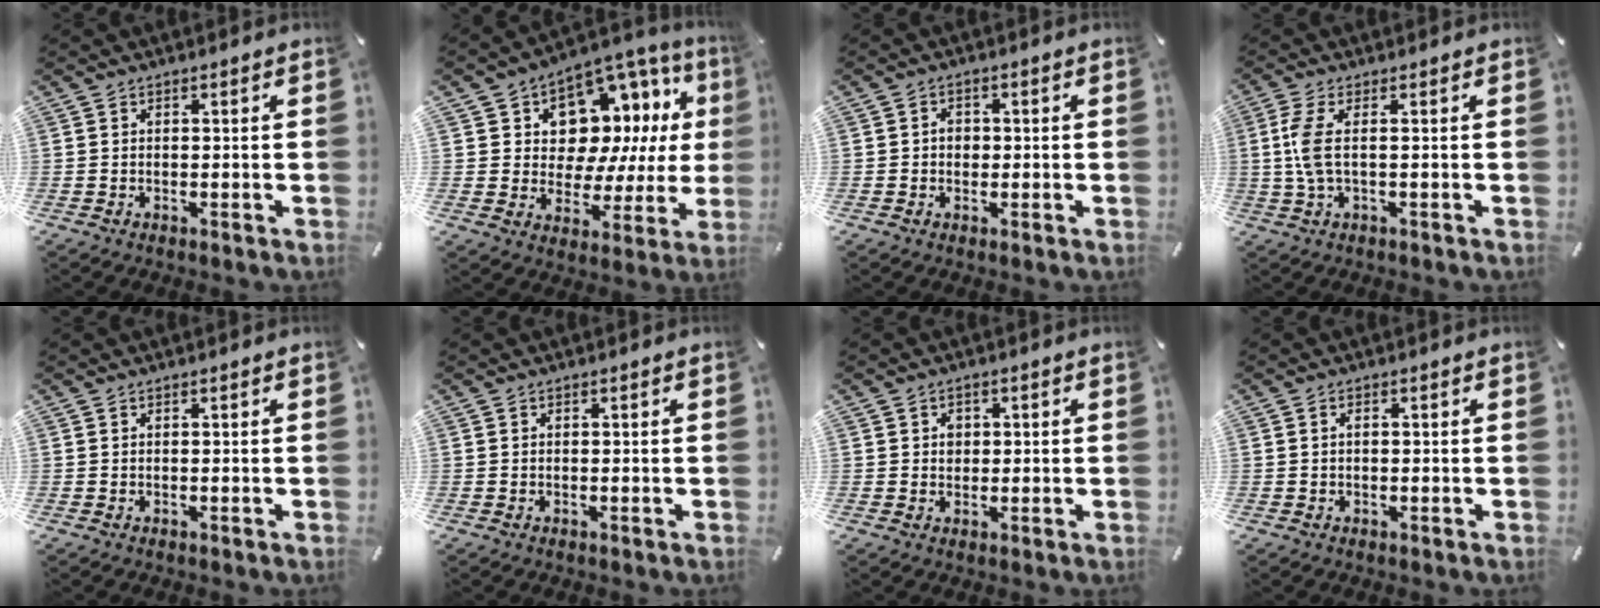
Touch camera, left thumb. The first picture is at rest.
{"total": 12.9, "force": [5.9, 9.5, 6.4], "torque": [-0.095, -0.063, 0.112]}
{"total": 2.5, "force": [-0.4, 2.2, 1.2], "torque": [-0.016, 0.003, -0.011]}
{"total": 5.7, "force": [0.2, 1.4, 5.5], "torque": [-0.130, -0.013, -0.003]}
{"total": 0.0}
{"total": 0.0}
{"total": 2.4, "force": [0.1, 2.1, 1.0], "torque": [-0.006, 0.000, -0.004]}
{"total": 1.0, "force": [0.0, 0.6, 0.8], "torque": [-0.017, 0.003, -0.001]}